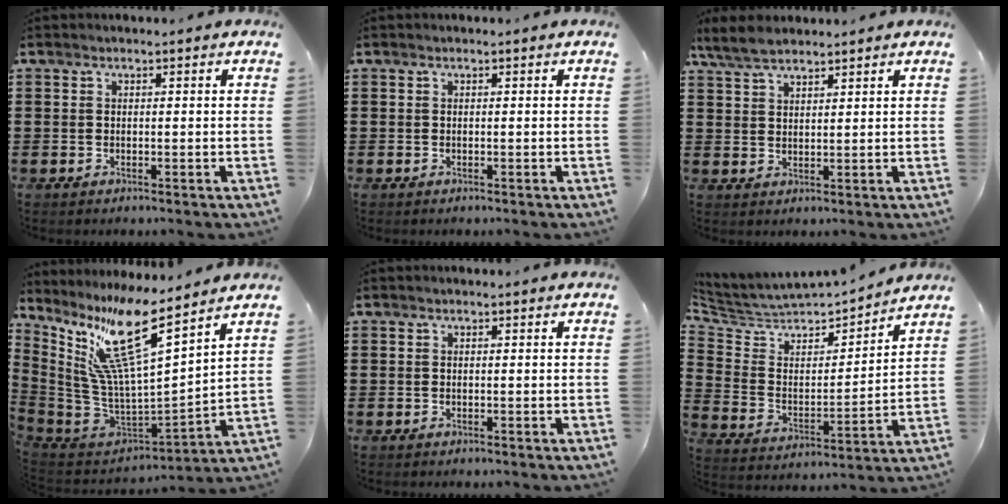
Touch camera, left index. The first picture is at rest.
{"total": 0.0}
{"total": 4.5, "force": [3.7, 1.3, 2.2], "torque": [-0.052, 0.000, 0.070]}
{"total": 13.7, "force": [9.3, 0.8, 10.1], "torque": [-0.228, -0.088, 0.148]}
{"total": 0.0}
{"total": 4.1, "force": [3.8, 1.5, 0.4], "torque": [-0.040, -0.039, 0.056]}